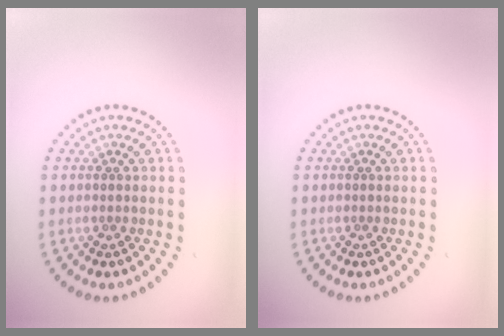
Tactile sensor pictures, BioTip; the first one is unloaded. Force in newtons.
{"total": 0.0}